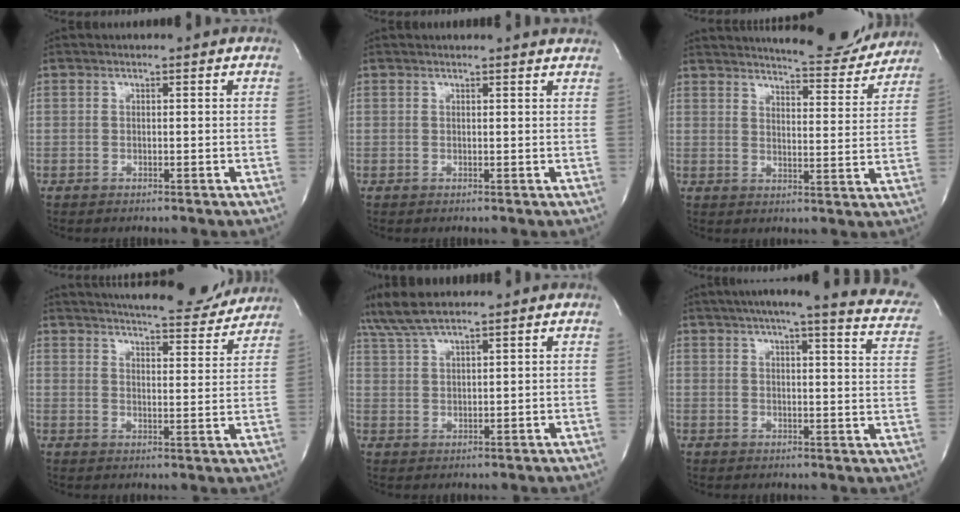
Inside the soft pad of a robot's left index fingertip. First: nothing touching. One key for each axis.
{"total": 5.8, "fx": 5.6, "fy": 0.2, "fz": 1.2, "tx": -0.013, "ty": 0.003, "tz": 0.044}
{"total": 14.0, "fx": 13.4, "fy": 1.9, "fz": 3.6, "tx": -0.045, "ty": -0.033, "tz": 0.163}
{"total": 18.1, "fx": 17.0, "fy": 3.0, "fz": 5.7, "tx": -0.084, "ty": -0.024, "tz": 0.214}
{"total": 6.0, "fx": 5.2, "fy": 0.1, "fz": 3.0, "tx": -0.072, "ty": 0.022, "tz": 0.106}
{"total": 21.2, "fx": 17.8, "fy": 2.2, "fz": 11.3, "tx": -0.151, "ty": -0.026, "tz": 0.196}